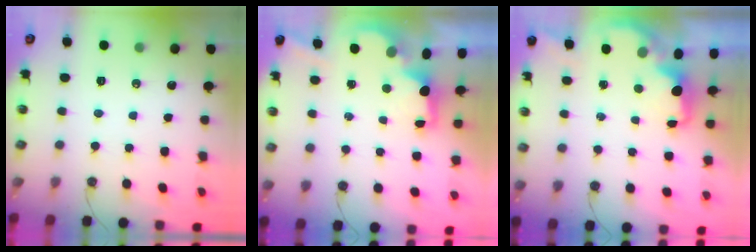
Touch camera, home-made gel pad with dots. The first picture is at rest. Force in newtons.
{"total": 2.1, "press": 1.9, "slide": 0.8}
{"total": 2.0, "press": 1.8, "slide": 0.8}